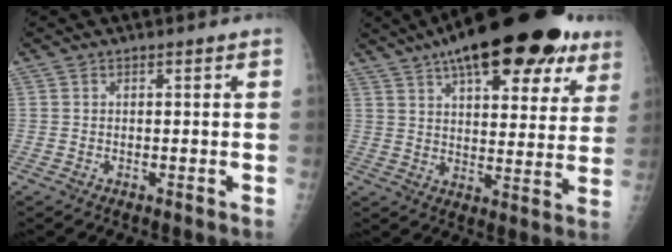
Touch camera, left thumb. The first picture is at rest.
{"total": 25.8, "force": [16.0, 10.1, 17.6], "torque": [-0.236, -0.018, 0.223]}